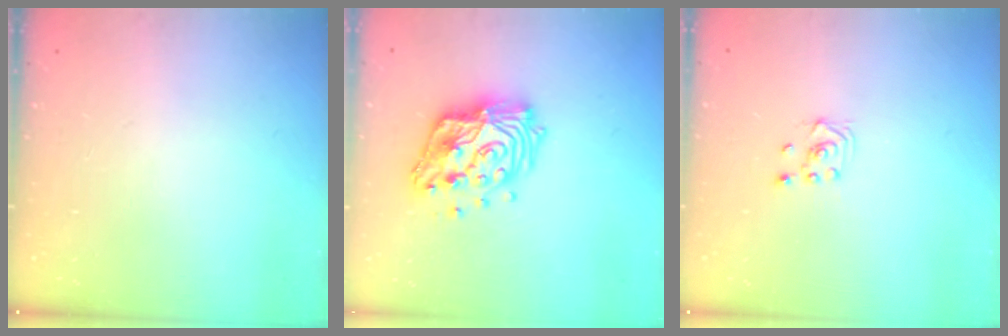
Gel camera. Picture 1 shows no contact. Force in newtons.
{"total": 15.9, "press": 15.9, "slide": 1.0}
{"total": 2.3, "press": 2.2, "slide": 0.8}